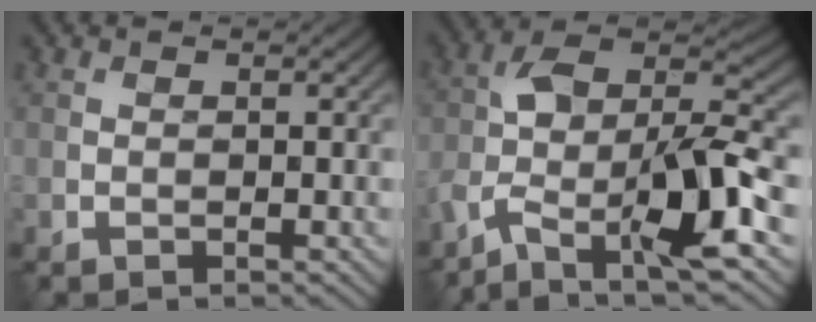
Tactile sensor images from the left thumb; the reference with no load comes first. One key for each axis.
{"total": 12.4, "fx": -5.7, "fy": 4.3, "fz": 10.2, "tx": -0.188, "ty": 0.004, "tz": -0.114}